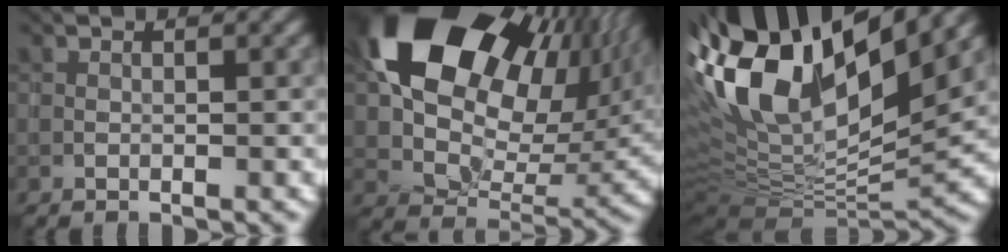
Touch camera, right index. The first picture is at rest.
{"total": 18.7, "force": [8.0, 12.0, 11.8], "torque": [-0.209, 0.018, 0.154]}
{"total": 15.6, "force": [7.1, 6.4, 12.4], "torque": [-0.245, 0.026, 0.121]}